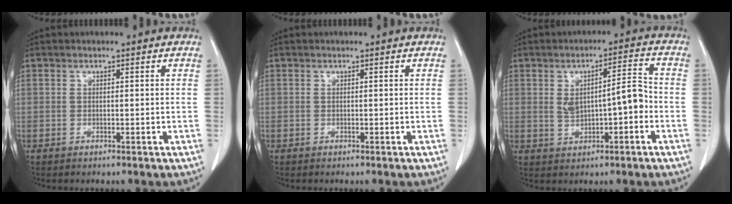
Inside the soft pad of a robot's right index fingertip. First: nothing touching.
{"total": 0.0}
{"total": 7.0, "force": [-0.5, 2.1, 6.6], "torque": [-0.110, 0.024, 0.000]}